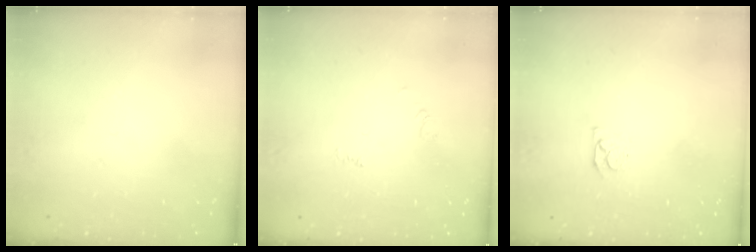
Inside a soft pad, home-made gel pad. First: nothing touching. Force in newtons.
{"total": 2.5, "press": 2.5, "slide": 0.4}
{"total": 3.5, "press": 3.5, "slide": 0.6}